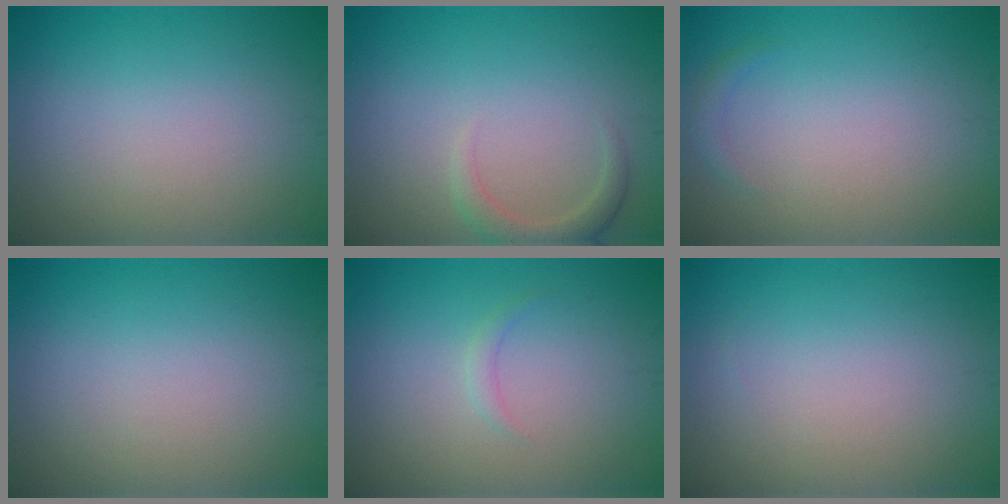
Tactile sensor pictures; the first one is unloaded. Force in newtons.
{"total": 2.0, "press": 2.0, "slide": 0.3}
{"total": 0.8, "press": 0.8, "slide": 0.1}
{"total": 0.0}
{"total": 0.8, "press": 0.8, "slide": 0.0}
{"total": 0.0}